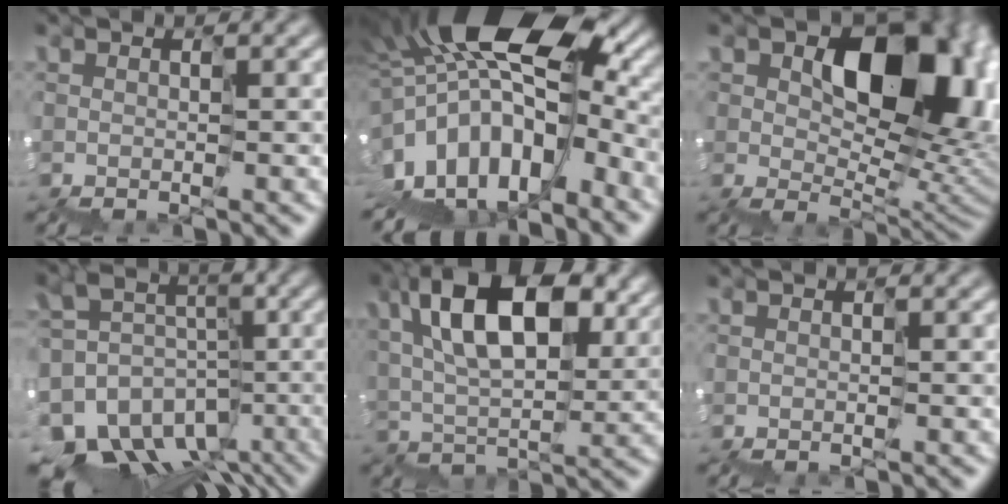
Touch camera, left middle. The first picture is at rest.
{"total": 14.6, "force": [-1.1, 8.2, 12.0], "torque": [-0.181, -0.003, 0.000]}
{"total": 10.9, "force": [3.1, 7.3, 7.6], "torque": [-0.094, -0.008, 0.064]}
{"total": 9.6, "force": [-5.7, 7.3, 2.6], "torque": [-0.049, 0.012, -0.078]}
{"total": 9.3, "force": [4.5, 4.7, 6.6], "torque": [-0.106, 0.020, 0.078]}
{"total": 0.0}